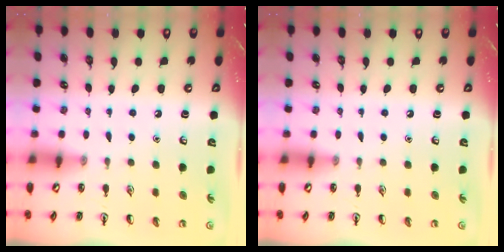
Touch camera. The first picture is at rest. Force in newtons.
{"total": 0.0}